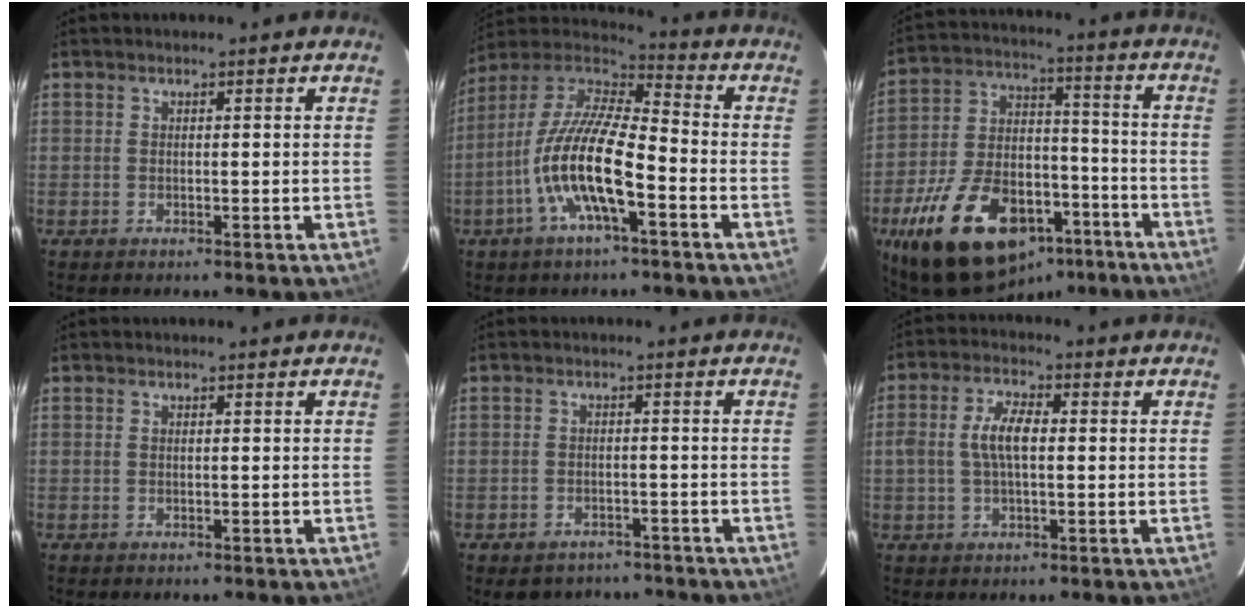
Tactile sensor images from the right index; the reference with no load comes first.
{"total": 15.5, "force": [-5.7, 3.9, 13.8], "torque": [-0.271, -0.006, -0.116]}
{"total": 24.7, "force": [-14.9, 13.1, 14.7], "torque": [-0.281, 0.014, -0.224]}
{"total": 0.0}
{"total": 7.0, "force": [-5.6, 3.9, 1.9], "torque": [-0.044, 0.005, -0.072]}
{"total": 6.3, "force": [0.1, 2.8, 5.6], "torque": [-0.110, 0.012, 0.003]}